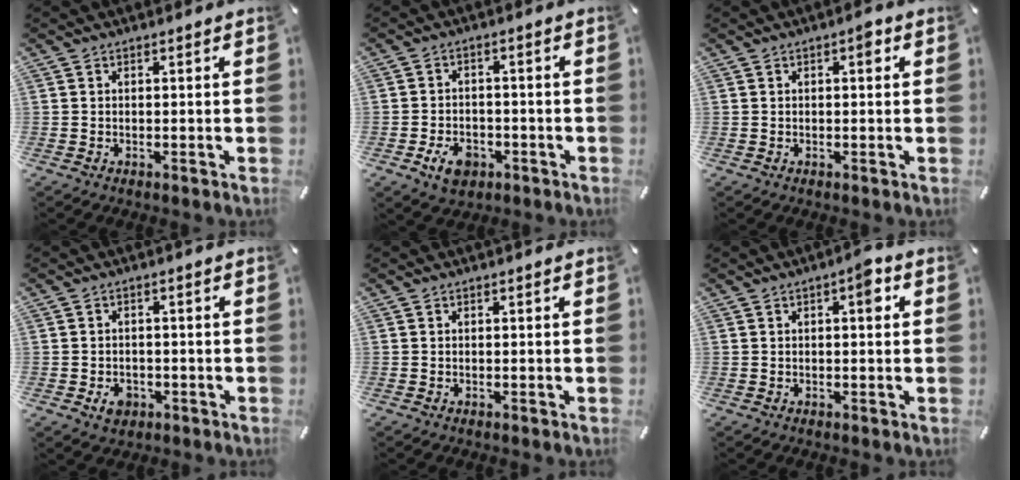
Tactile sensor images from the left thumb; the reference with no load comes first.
{"total": 6.0, "force": [-2.8, 4.3, 3.2], "torque": [-0.069, 0.012, -0.051]}
{"total": 2.5, "force": [0.6, 1.1, 2.2], "torque": [-0.022, 0.001, 0.002]}
{"total": 3.8, "force": [-1.4, 3.0, 1.9], "torque": [-0.030, 0.002, -0.028]}
{"total": 0.0}
{"total": 4.3, "force": [1.0, 1.6, 3.8], "torque": [-0.046, -0.001, 0.007]}